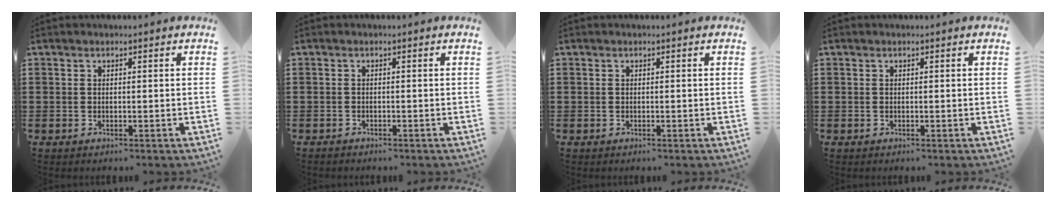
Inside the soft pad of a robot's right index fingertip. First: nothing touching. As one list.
[{"total": 0.8, "force": [-0.8, 0.0, -0.2], "torque": [0.003, -0.001, -0.017]}, {"total": 0.0}, {"total": 0.0}]